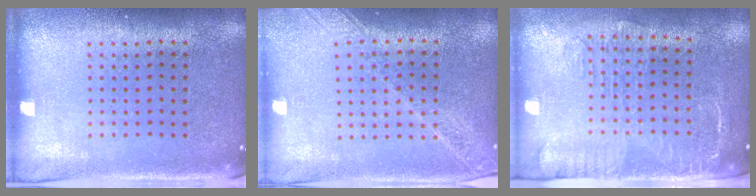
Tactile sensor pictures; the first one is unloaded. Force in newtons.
{"total": 1.7, "press": 1.5, "slide": 0.8}
{"total": 1.9, "press": 1.6, "slide": 1.1}